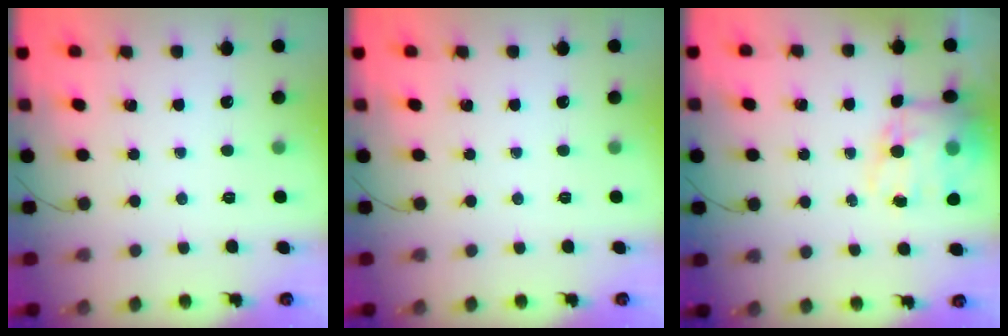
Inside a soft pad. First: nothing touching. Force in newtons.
{"total": 0.0}
{"total": 14.0, "press": 13.6, "slide": 3.6}